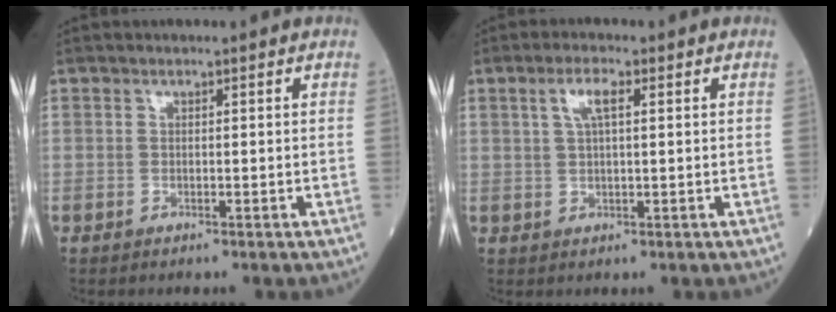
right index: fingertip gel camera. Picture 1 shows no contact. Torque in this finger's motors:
{"motor_torque": [0.11, 0.07, 0.08, 0.05]}